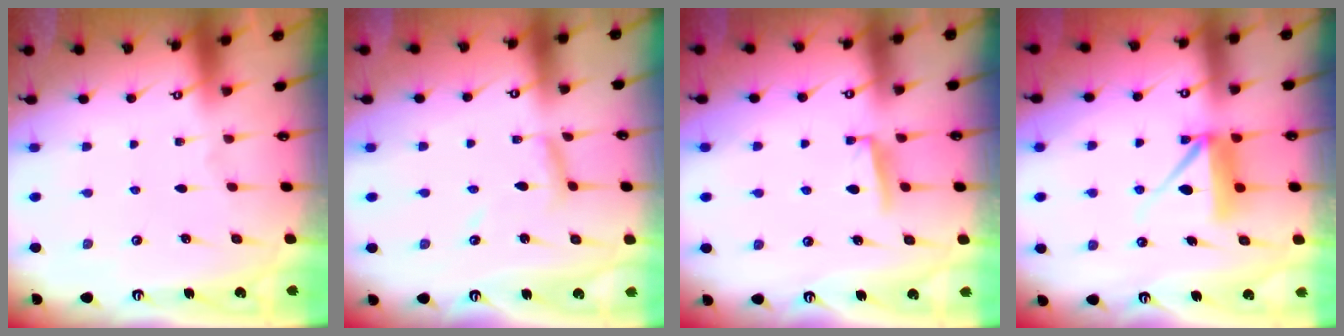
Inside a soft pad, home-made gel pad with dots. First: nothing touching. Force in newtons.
{"total": 7.2, "press": 7.2, "slide": 0.5}
{"total": 4.6, "press": 4.5, "slide": 0.6}
{"total": 9.2, "press": 9.1, "slide": 0.8}